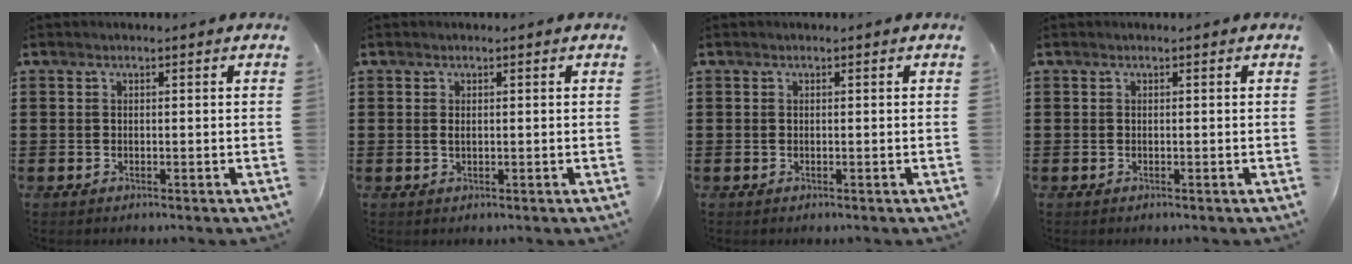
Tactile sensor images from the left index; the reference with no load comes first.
{"total": 0.8, "force": [0.1, 0.3, 0.7], "torque": [-0.016, 0.002, 0.001]}
{"total": 0.0}
{"total": 0.0}